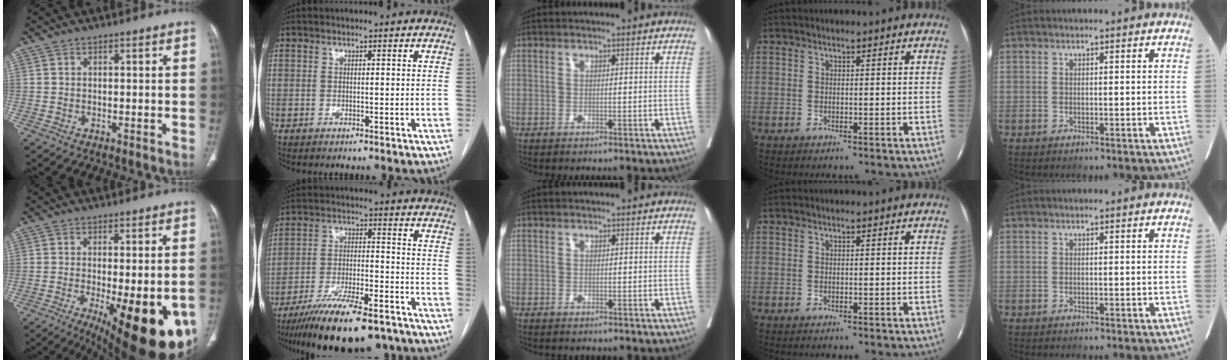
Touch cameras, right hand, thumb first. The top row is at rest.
{"thumb": {"total": 22.9, "force": [-8.6, 8.1, 19.6], "torque": [-0.201, -0.026, -0.100]}, "index": {"total": 19.6, "force": [-15.7, 4.2, 11.0], "torque": [-0.153, 0.002, -0.249]}}